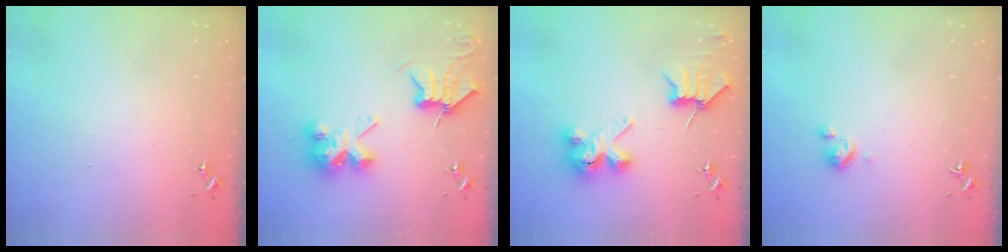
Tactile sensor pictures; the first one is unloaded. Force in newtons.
{"total": 9.7, "press": 9.6, "slide": 1.1}
{"total": 7.4, "press": 7.4, "slide": 0.3}
{"total": 3.1, "press": 3.1, "slide": 0.3}